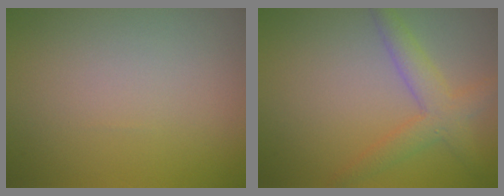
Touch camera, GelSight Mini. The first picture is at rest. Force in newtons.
{"total": 2.4, "press": 2.4, "slide": 0.2}